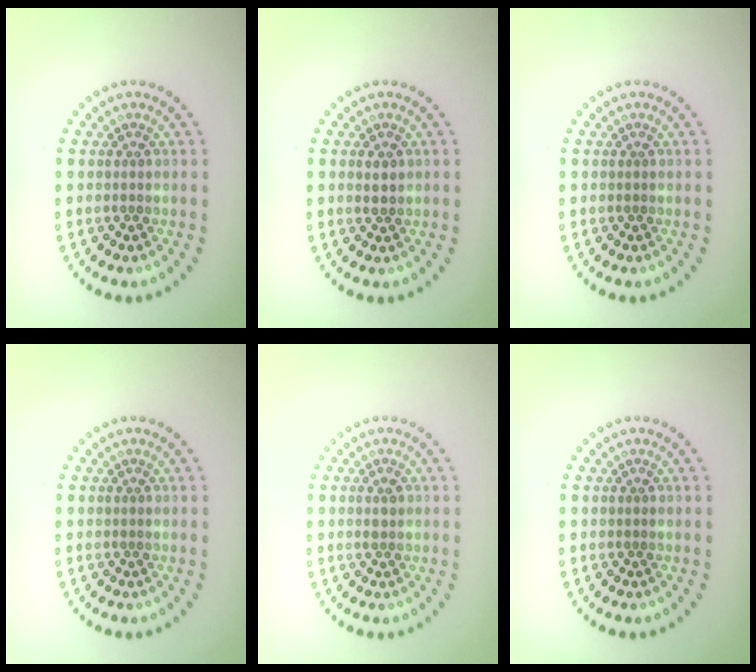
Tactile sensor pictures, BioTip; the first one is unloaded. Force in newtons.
{"total": 1.1, "press": 1.1, "slide": 0.4}
{"total": 0.0}
{"total": 0.0}
{"total": 1.0, "press": 1.0, "slide": 0.2}
{"total": 0.0}